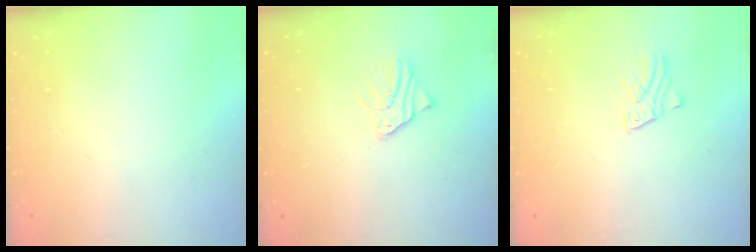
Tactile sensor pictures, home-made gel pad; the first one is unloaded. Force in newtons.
{"total": 2.9, "press": 2.8, "slide": 0.3}
{"total": 3.1, "press": 3.1, "slide": 0.2}